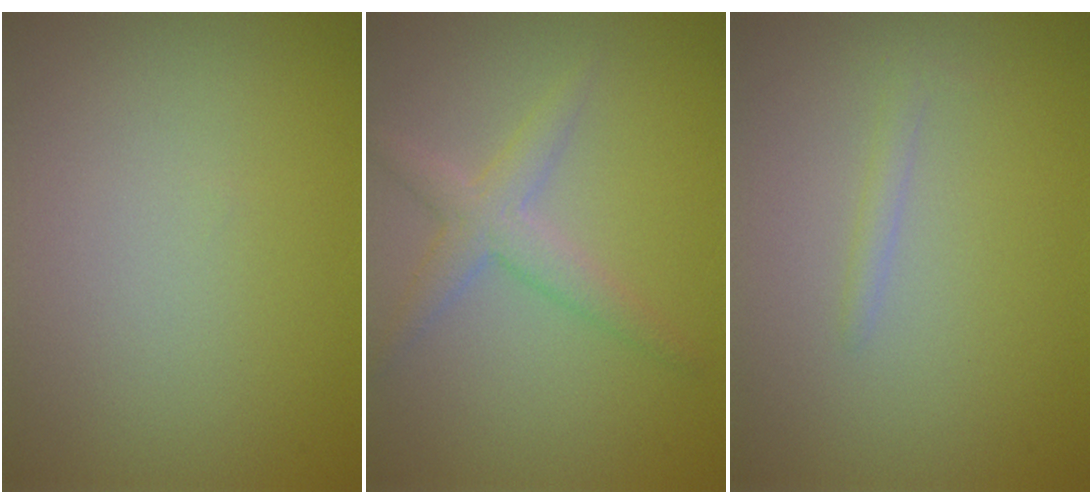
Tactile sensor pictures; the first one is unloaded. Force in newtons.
{"total": 2.8, "press": 2.8, "slide": 0.1}
{"total": 1.0, "press": 1.0, "slide": 0.0}